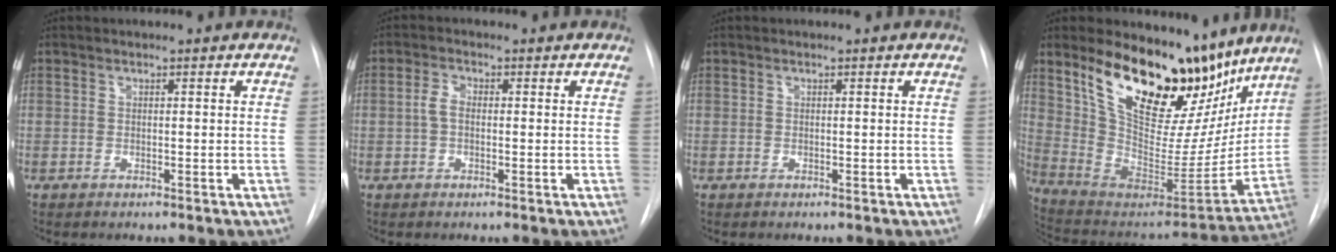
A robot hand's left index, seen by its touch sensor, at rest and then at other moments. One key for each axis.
{"total": 2.3, "fx": -0.1, "fy": 1.3, "fz": 1.8, "tx": -0.039, "ty": 0.008, "tz": -0.004}
{"total": 0.0}
{"total": 22.8, "fx": 15.5, "fy": 9.5, "fz": 13.6, "tx": -0.197, "ty": -0.015, "tz": 0.264}